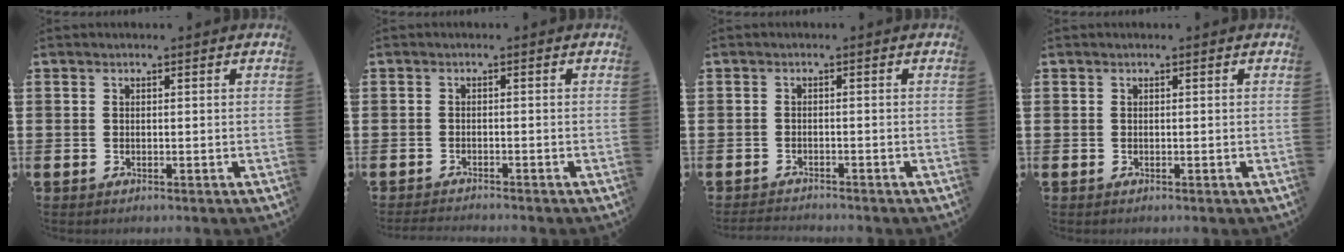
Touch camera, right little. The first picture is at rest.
{"total": 1.1, "force": [-1.1, -0.1, 0.1], "torque": [-0.003, -0.001, -0.022]}
{"total": 1.3, "force": [-1.3, 0.0, 0.0], "torque": [-0.003, 0.001, -0.027]}
{"total": 0.0}